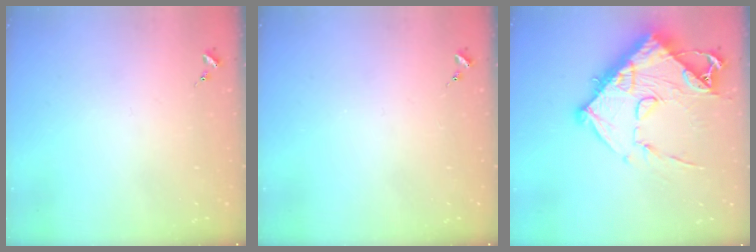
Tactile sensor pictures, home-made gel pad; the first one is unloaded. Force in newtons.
{"total": 0.0}
{"total": 17.9, "press": 17.8, "slide": 2.0}